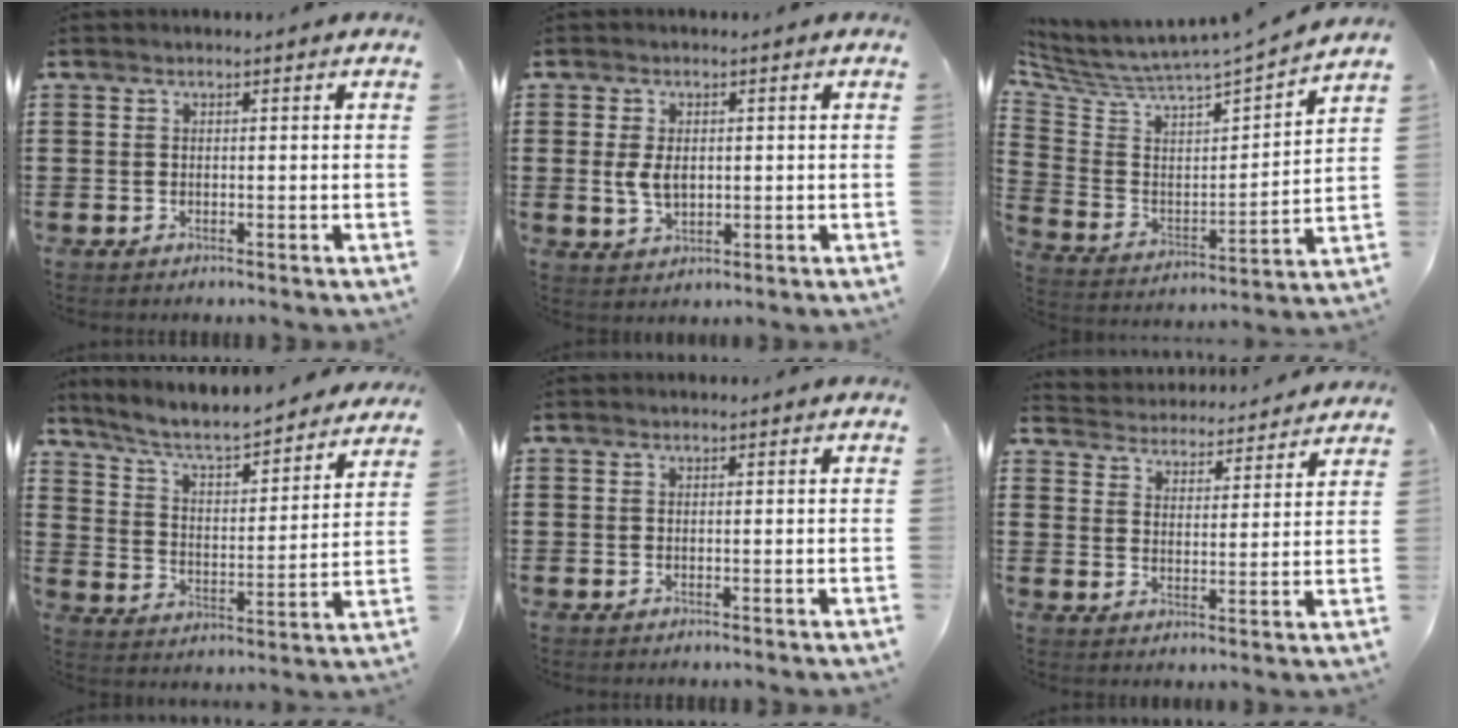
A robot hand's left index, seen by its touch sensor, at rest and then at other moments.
{"total": 3.8, "force": [0.3, 2.3, 3.1], "torque": [-0.070, 0.006, 0.003]}
{"total": 3.7, "force": [3.5, 0.6, 1.0], "torque": [-0.046, -0.050, 0.051]}
{"total": 5.7, "force": [5.1, 0.8, 2.6], "torque": [-0.072, -0.037, 0.079]}
{"total": 0.0}
{"total": 4.3, "force": [4.2, -0.1, -0.5], "torque": [-0.014, -0.034, 0.069]}